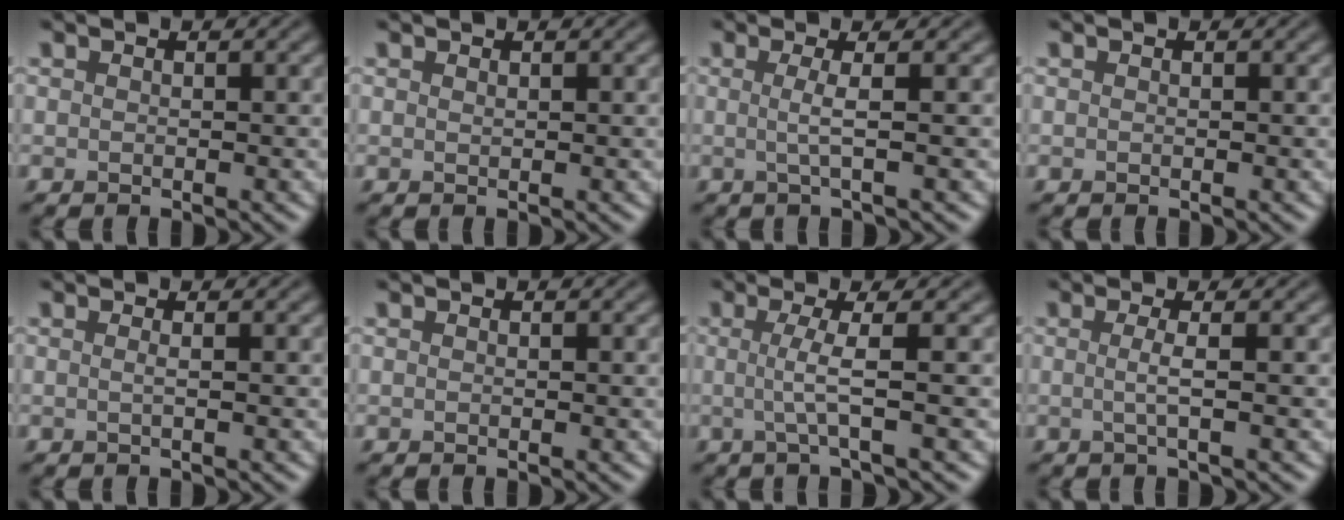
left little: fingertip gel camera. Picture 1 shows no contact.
{"total": 0.0}
{"total": 2.3, "force": [0.1, 0.5, 2.2], "torque": [-0.040, 0.000, -0.008]}
{"total": 0.0}
{"total": 1.1, "force": [0.1, 0.4, 1.0], "torque": [-0.012, -0.003, -0.009]}
{"total": 0.0}
{"total": 3.2, "force": [0.0, 0.6, 3.1], "torque": [-0.057, -0.004, -0.009]}
{"total": 2.0, "force": [0.0, 0.5, 1.9], "torque": [-0.033, -0.002, -0.009]}